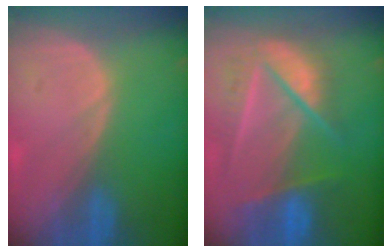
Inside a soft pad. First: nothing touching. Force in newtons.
{"total": 9.5, "press": 8.3, "slide": 4.7}